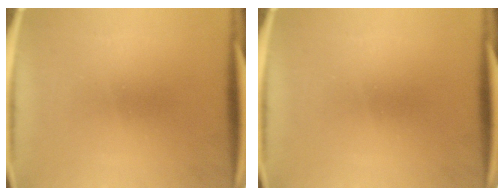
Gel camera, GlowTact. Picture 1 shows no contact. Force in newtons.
{"total": 0.0}